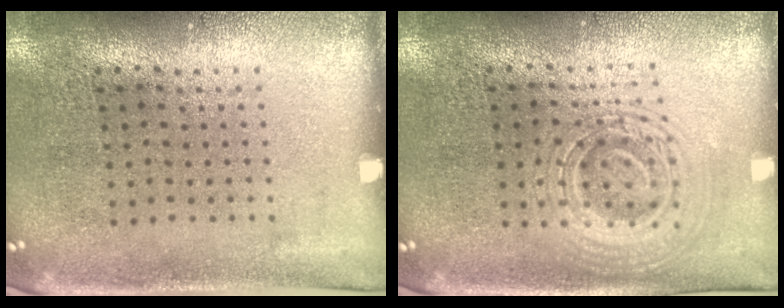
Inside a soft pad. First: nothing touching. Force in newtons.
{"total": 2.5, "press": 2.4, "slide": 0.5}